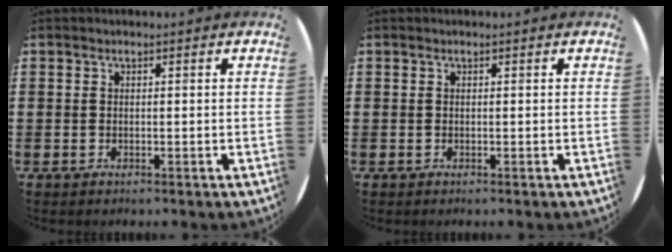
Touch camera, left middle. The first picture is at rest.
{"total": 0.0}